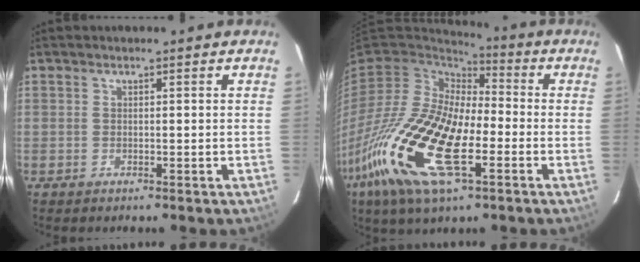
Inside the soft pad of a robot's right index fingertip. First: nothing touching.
{"total": 24.5, "force": [-8.9, 10.4, 20.3], "torque": [-0.430, -0.047, -0.176]}